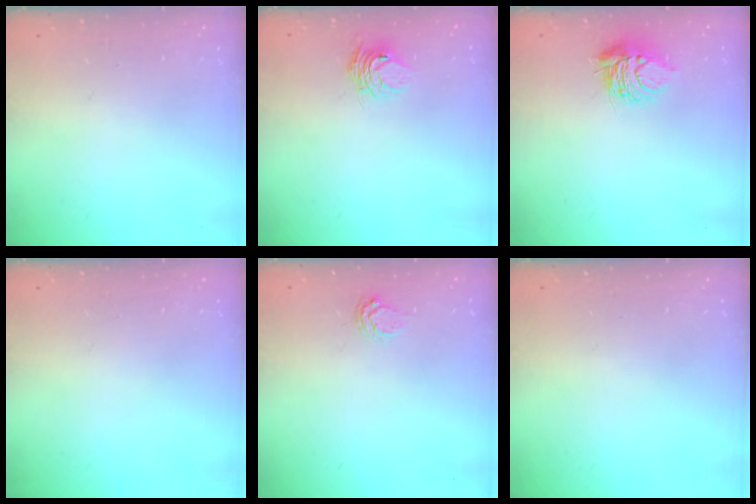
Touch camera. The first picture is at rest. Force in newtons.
{"total": 4.8, "press": 4.8, "slide": 0.3}
{"total": 8.3, "press": 8.2, "slide": 1.0}
{"total": 0.0}
{"total": 4.2, "press": 4.2, "slide": 0.5}
{"total": 0.0}